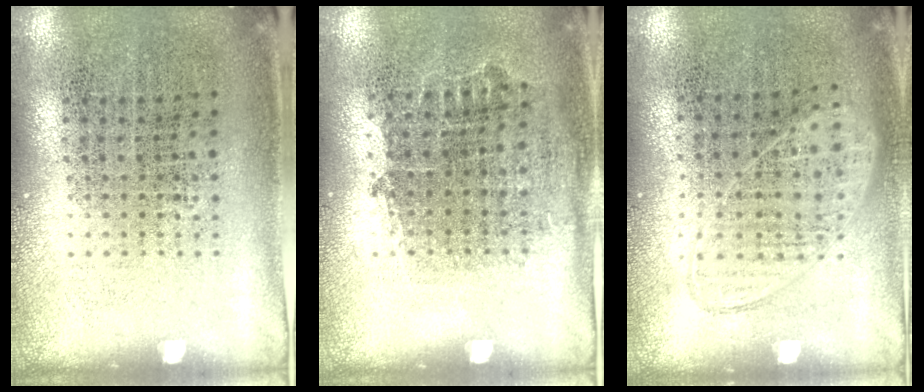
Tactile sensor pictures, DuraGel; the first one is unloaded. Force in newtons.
{"total": 0.8, "press": 0.7, "slide": 0.3}
{"total": 1.0, "press": 0.9, "slide": 0.4}